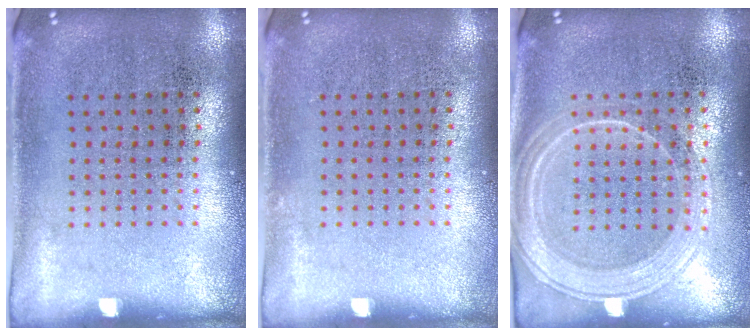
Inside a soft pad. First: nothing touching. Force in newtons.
{"total": 0.0}
{"total": 1.9, "press": 1.8, "slide": 0.5}